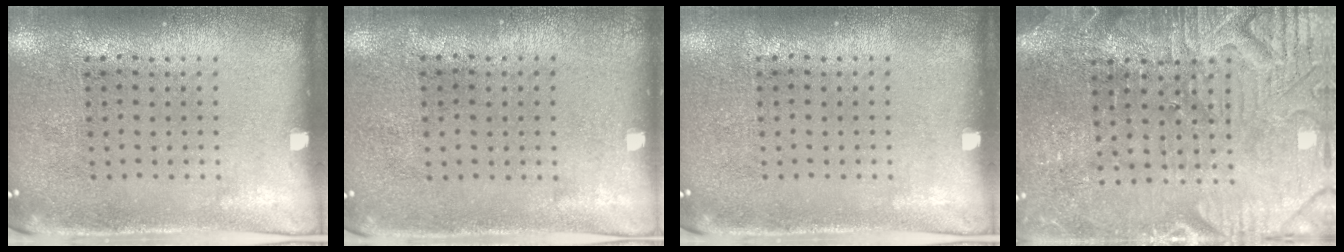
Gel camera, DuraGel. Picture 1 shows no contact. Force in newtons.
{"total": 0.0}
{"total": 0.0}
{"total": 4.0, "press": 3.8, "slide": 1.2}